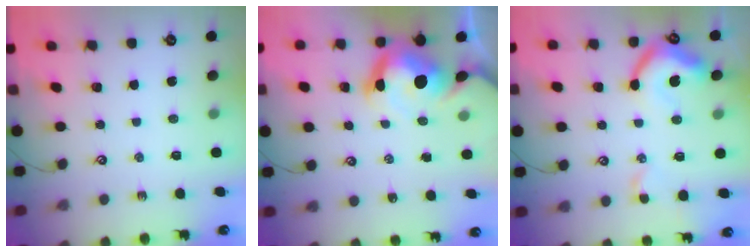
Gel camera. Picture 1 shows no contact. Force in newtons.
{"total": 12.4, "press": 12.4, "slide": 1.3}
{"total": 9.6, "press": 9.4, "slide": 1.8}